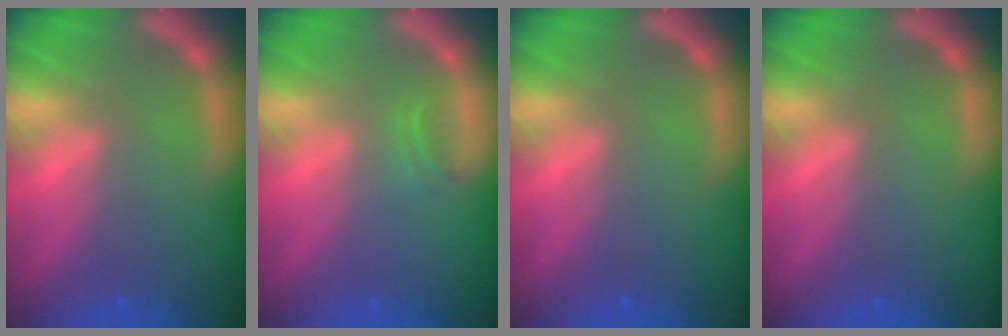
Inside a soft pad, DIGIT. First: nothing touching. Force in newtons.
{"total": 0.9}
{"total": 0.0}
{"total": 0.0}